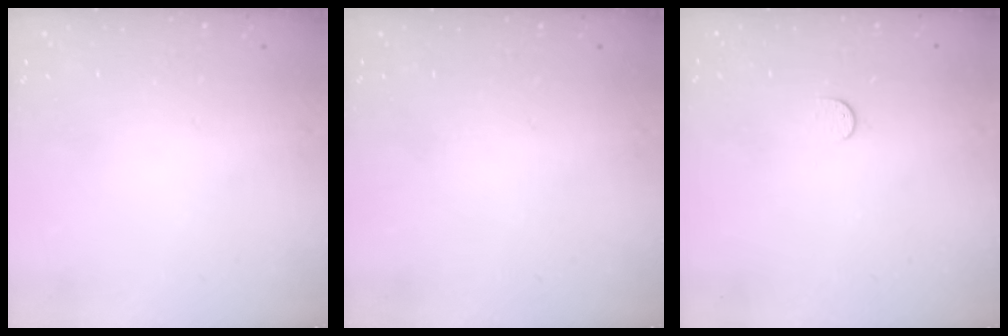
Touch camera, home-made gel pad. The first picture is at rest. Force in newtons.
{"total": 0.0}
{"total": 3.9, "press": 3.9, "slide": 0.5}